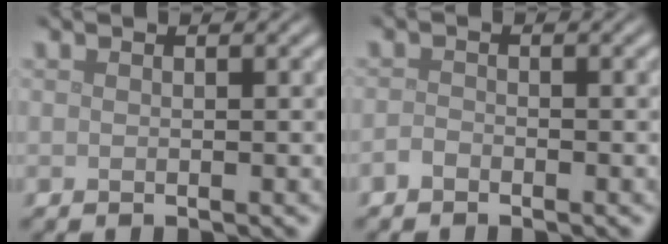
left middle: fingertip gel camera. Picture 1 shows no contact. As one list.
[{"total": 0.9, "force": [-0.7, 0.4, 0.3], "torque": [-0.007, 0.000, -0.016]}]